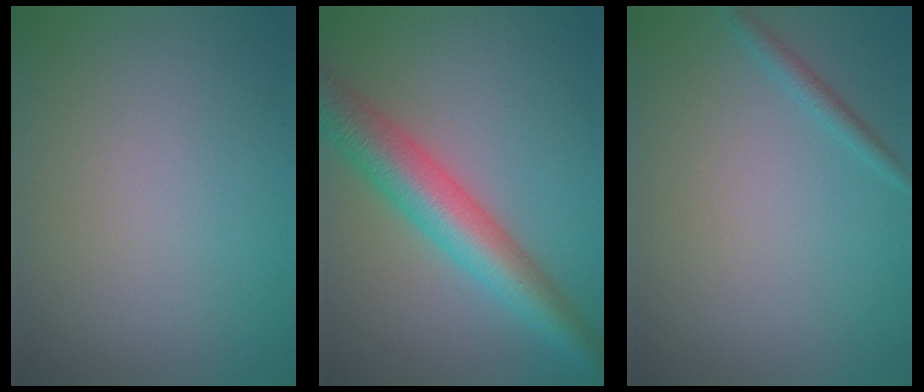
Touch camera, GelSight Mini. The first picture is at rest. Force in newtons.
{"total": 7.1, "press": 7.1, "slide": 0.1}
{"total": 1.1, "press": 1.1, "slide": 0.0}